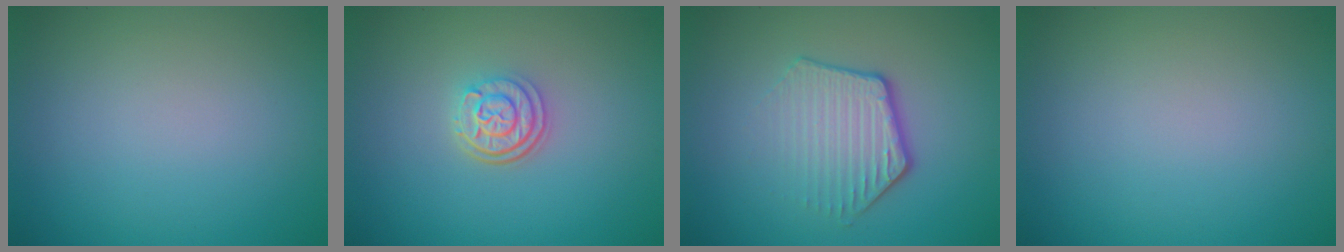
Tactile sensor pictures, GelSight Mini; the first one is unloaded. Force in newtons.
{"total": 3.0, "press": 2.4, "slide": 1.7}
{"total": 3.9, "press": 3.0, "slide": 2.5}
{"total": 0.0}